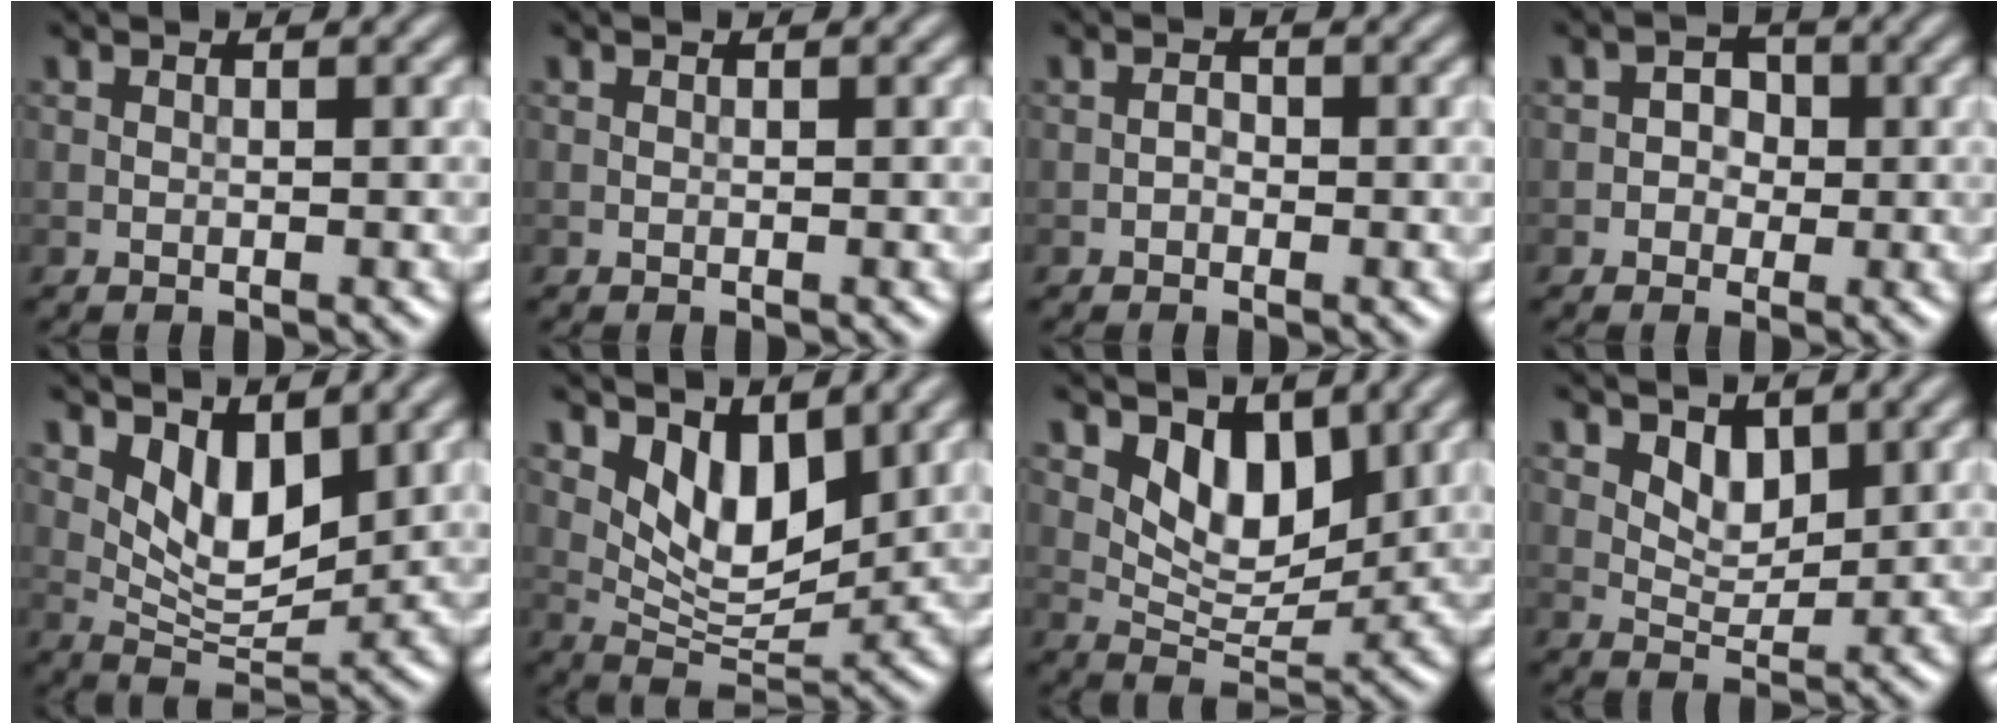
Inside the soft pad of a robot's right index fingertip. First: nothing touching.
{"total": 0.0}
{"total": 0.9, "force": [-0.4, 0.6, 0.5], "torque": [-0.007, 0.002, -0.009]}
{"total": 1.9, "force": [-0.3, 1.7, 0.7], "torque": [0.011, 0.002, -0.015]}
{"total": 4.7, "force": [2.1, 2.3, 3.4], "torque": [-0.064, -0.015, 0.041]}
{"total": 5.1, "force": [2.6, 2.6, 3.6], "torque": [-0.066, -0.019, 0.047]}
{"total": 4.8, "force": [2.3, 2.7, 3.2], "torque": [-0.058, -0.017, 0.039]}
{"total": 2.5, "force": [1.4, 1.4, 1.5], "torque": [-0.026, -0.010, 0.027]}